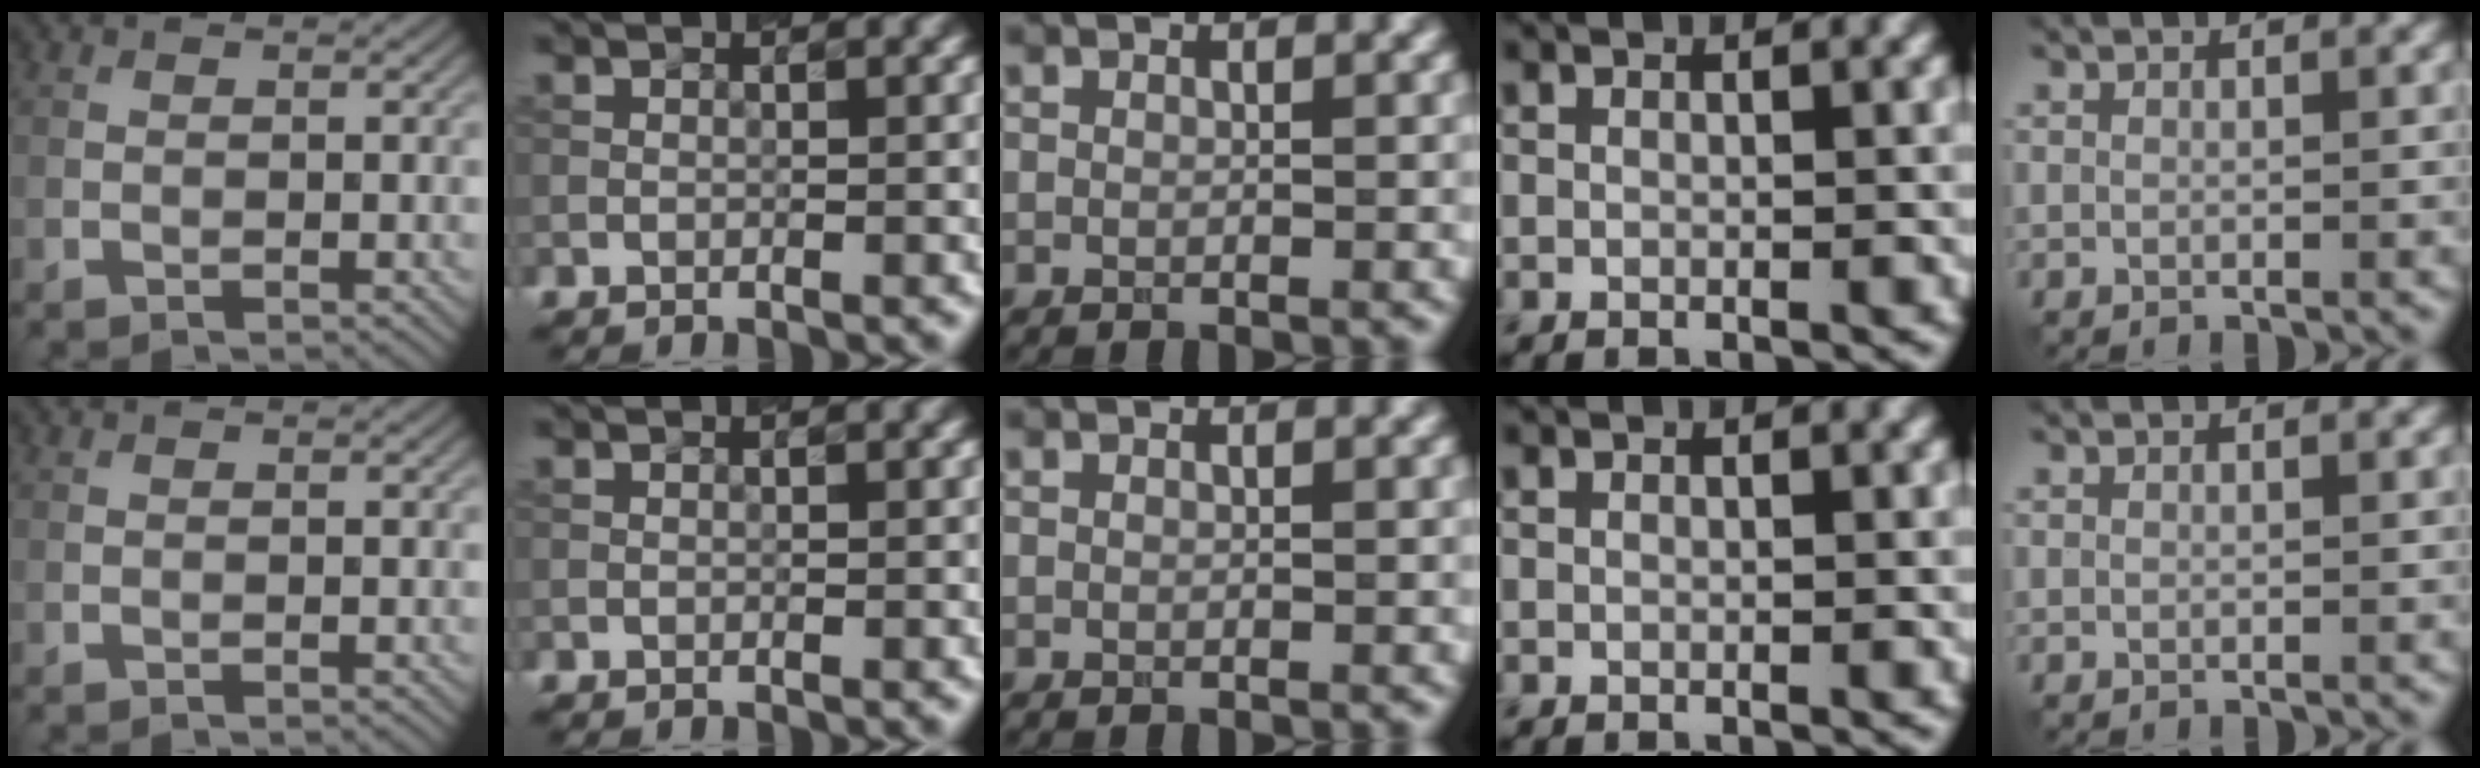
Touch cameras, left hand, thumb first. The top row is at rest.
{}